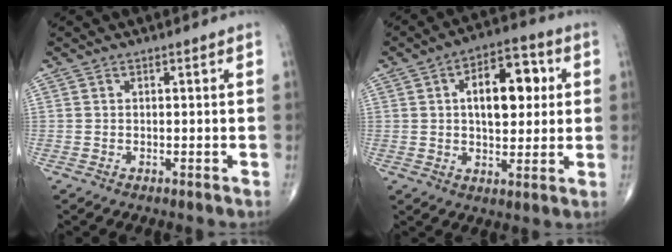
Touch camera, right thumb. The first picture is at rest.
{"total": 13.1, "force": [2.7, 7.0, 10.7], "torque": [-0.129, 0.007, 0.035]}